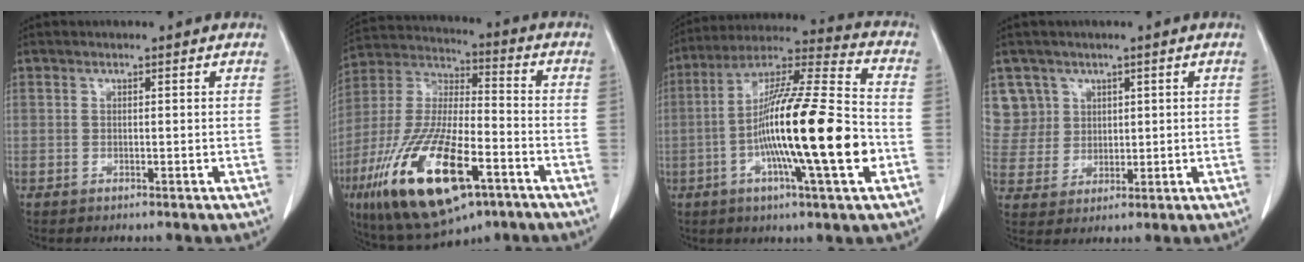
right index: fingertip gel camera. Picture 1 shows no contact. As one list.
[{"total": 22.3, "force": [-10.2, 7.3, 18.5], "torque": [-0.403, -0.031, -0.175]}, {"total": 20.9, "force": [-4.4, 1.2, 20.4], "torque": [-0.350, -0.007, -0.082]}, {"total": 6.7, "force": [3.5, 5.7, -0.6], "torque": [0.018, 0.010, 0.079]}]